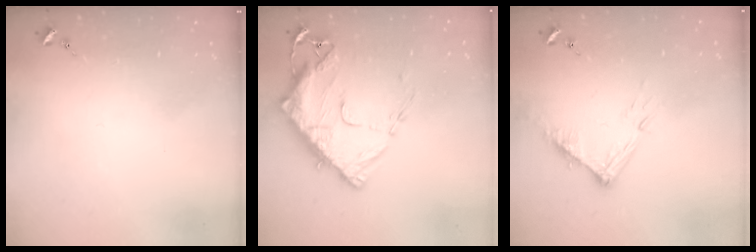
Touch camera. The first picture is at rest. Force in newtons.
{"total": 16.9, "press": 16.8, "slide": 1.6}
{"total": 10.5, "press": 10.5, "slide": 0.8}